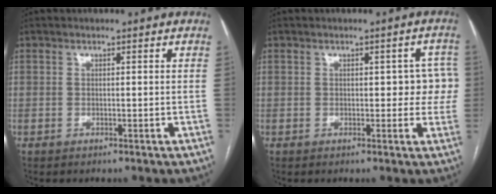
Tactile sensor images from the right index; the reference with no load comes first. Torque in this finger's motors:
{"motor_torque": [0.15, -0.03, 0.06, 0.02]}